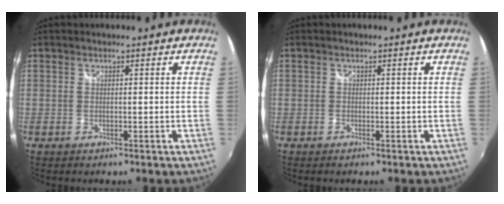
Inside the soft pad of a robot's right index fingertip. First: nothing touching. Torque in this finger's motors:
{"motor_torque": [0.10, -0.02, -0.01, -0.01]}